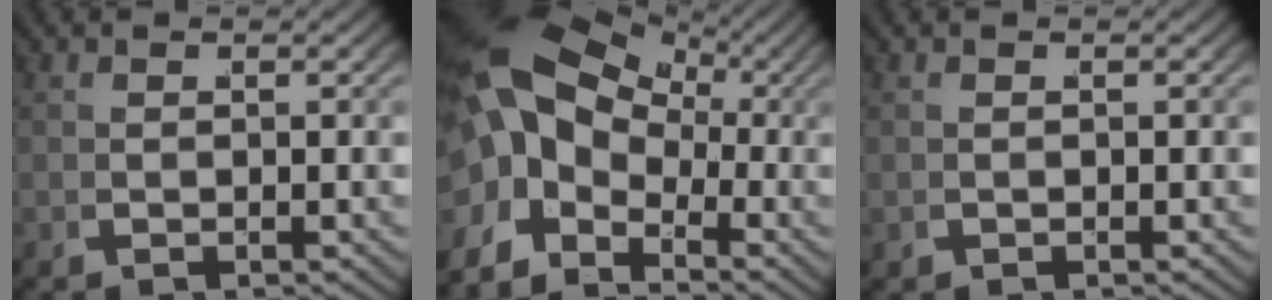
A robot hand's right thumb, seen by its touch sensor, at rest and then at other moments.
{"total": 9.8, "force": [0.2, 7.2, 6.7], "torque": [-0.141, -0.006, -0.012]}
{"total": 0.5, "force": [-0.3, 0.4, 0.1], "torque": [-0.007, -0.006, -0.002]}